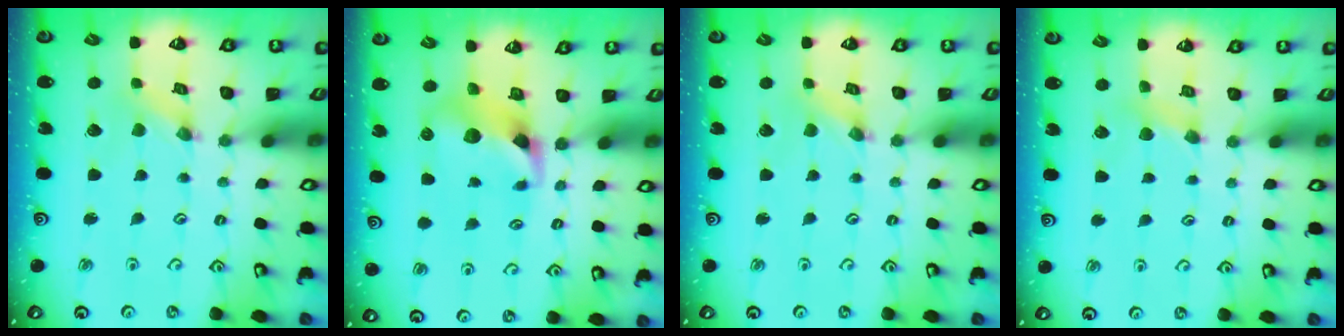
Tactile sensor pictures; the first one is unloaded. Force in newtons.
{"total": 8.6, "press": 8.5, "slide": 1.2}
{"total": 0.0}
{"total": 4.6, "press": 4.5, "slide": 0.8}